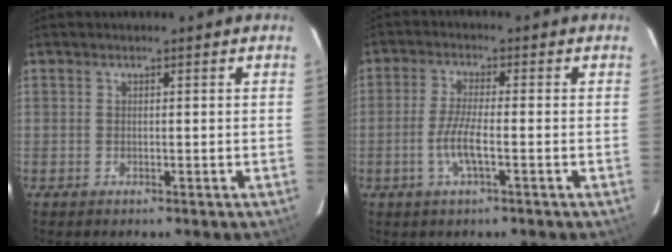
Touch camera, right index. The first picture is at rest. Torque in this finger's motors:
{"motor_torque": [0.70, -0.33, 0.37, 0.10]}